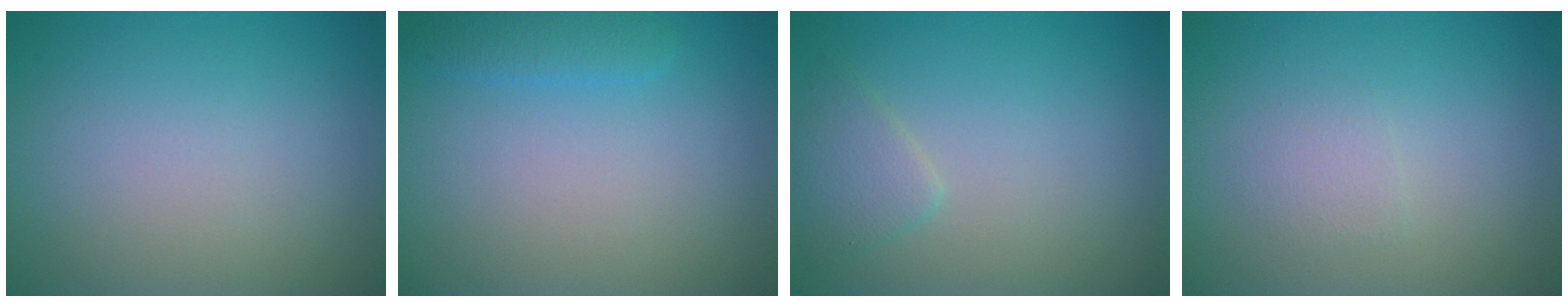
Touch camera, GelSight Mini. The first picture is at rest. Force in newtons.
{"total": 1.5, "press": 1.5, "slide": 0.2}
{"total": 1.8, "press": 1.8, "slide": 0.2}
{"total": 1.2, "press": 1.2, "slide": 0.0}